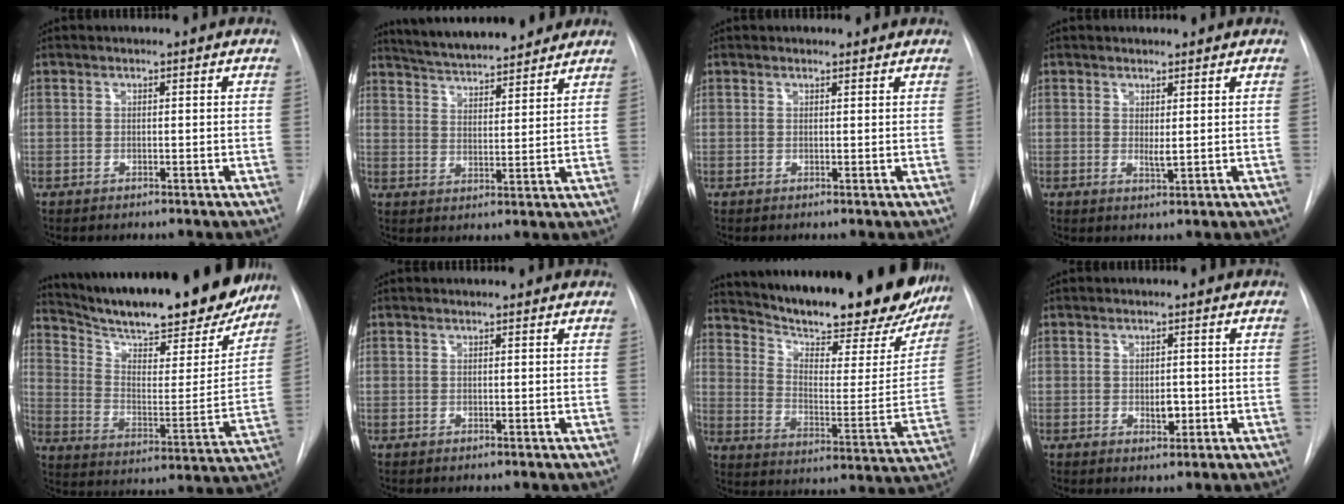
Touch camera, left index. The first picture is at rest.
{"total": 15.0, "force": [13.6, 2.4, 5.9], "torque": [-0.096, 0.019, 0.208]}
{"total": 1.3, "force": [1.2, 0.4, 0.0], "torque": [-0.006, 0.005, 0.014]}
{"total": 1.7, "force": [0.8, 0.3, 1.4], "torque": [-0.028, -0.007, 0.016]}
{"total": 28.6, "force": [24.4, 5.8, 13.6], "torque": [-0.222, -0.045, 0.336]}
{"total": 1.6, "force": [1.5, 0.3, 0.2], "torque": [-0.013, 0.012, 0.017]}
{"total": 30.3, "force": [25.5, 7.0, 14.8], "torque": [-0.238, -0.060, 0.333]}
{"total": 2.1, "force": [-0.3, 1.2, 1.7], "torque": [-0.023, -0.001, -0.001]}